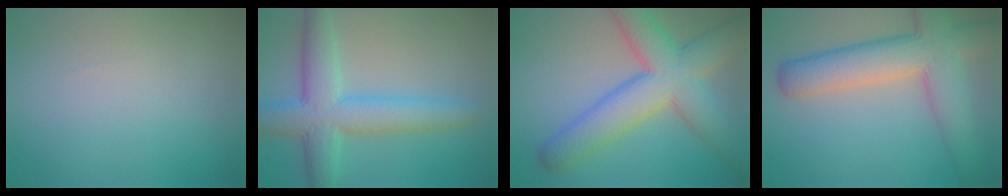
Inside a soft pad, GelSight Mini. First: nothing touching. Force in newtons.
{"total": 6.7, "press": 6.7, "slide": 0.1}
{"total": 9.0, "press": 9.0, "slide": 0.4}
{"total": 8.3, "press": 8.3, "slide": 0.6}